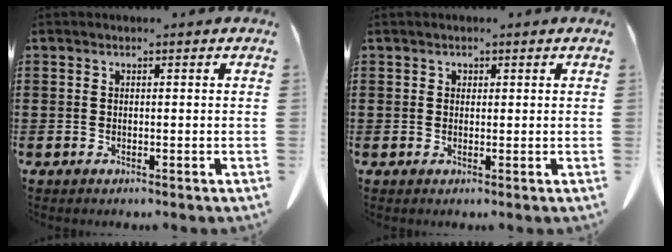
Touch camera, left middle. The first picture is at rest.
{"total": 0.7, "force": [0.5, 0.5, 0.2], "torque": [-0.008, 0.001, 0.010]}